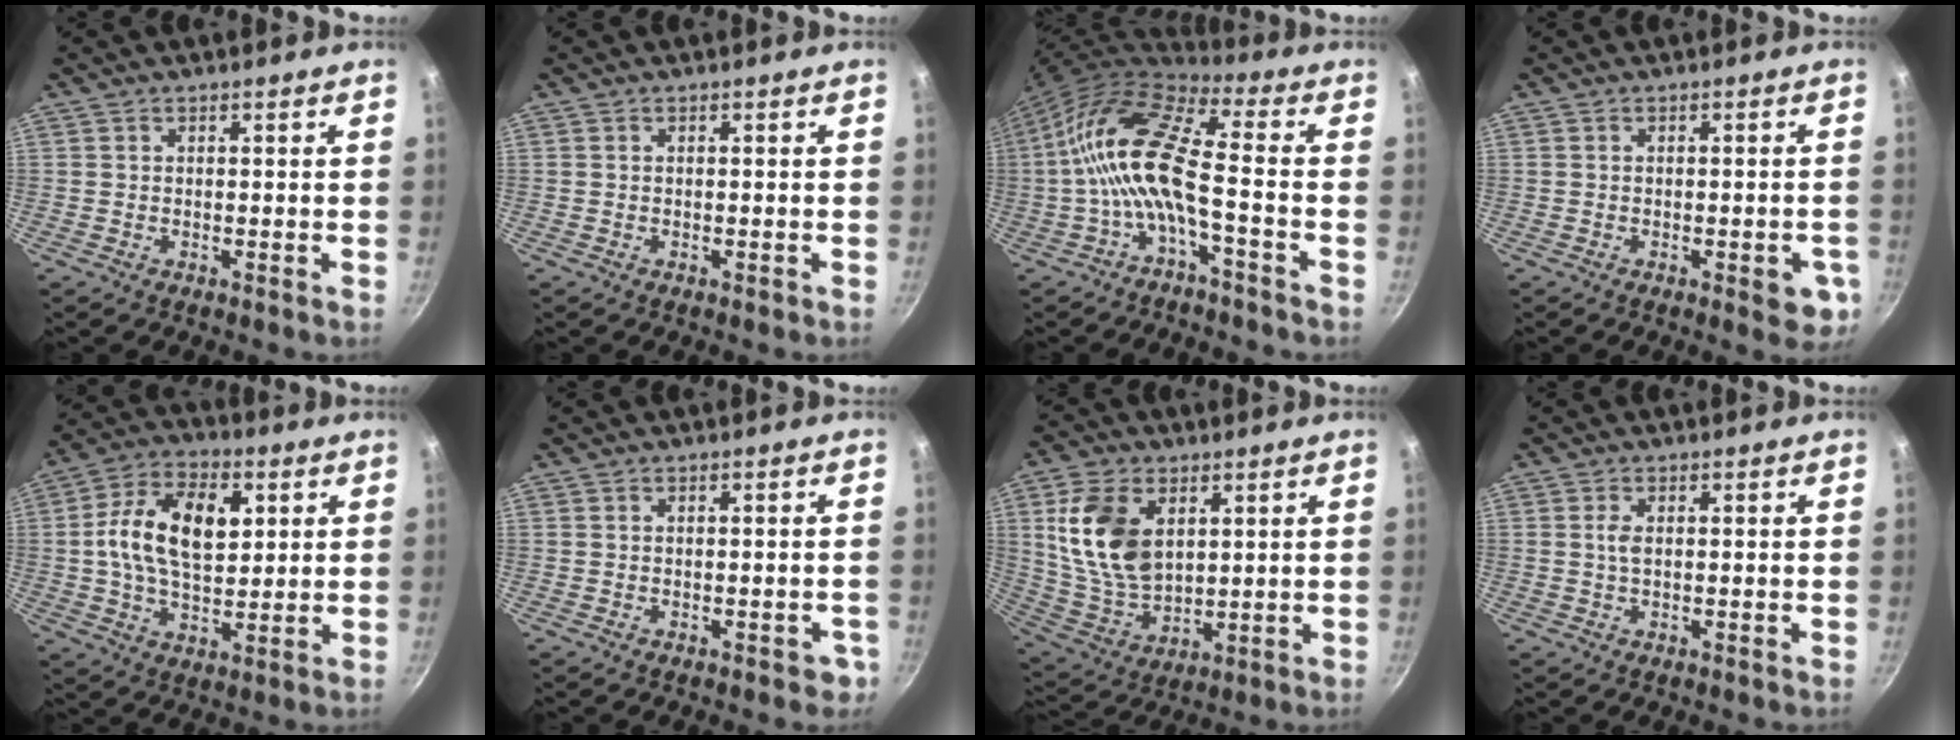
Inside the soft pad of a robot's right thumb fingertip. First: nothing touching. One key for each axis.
{"total": 0.0}
{"total": 13.8, "fx": -2.6, "fy": 4.3, "fz": 12.9, "tx": -0.271, "ty": 0.041, "tz": -0.064}
{"total": 5.5, "fx": -1.9, "fy": 2.1, "fz": 4.7, "tx": -0.043, "ty": -0.002, "tz": -0.024}
{"total": 14.9, "fx": 2.8, "fy": 9.0, "fz": 11.6, "tx": -0.186, "ty": 0.006, "tz": 0.038}
{"total": 2.2, "fx": -1.0, "fy": 1.3, "fz": 1.5, "tx": -0.003, "ty": 0.014, "tz": -0.002}
{"total": 15.3, "fx": 4.2, "fy": 9.7, "fz": 11.0, "tx": -0.191, "ty": -0.021, "tz": 0.094}
{"total": 1.7, "fx": 0.2, "fy": 0.8, "fz": 1.5, "tx": -0.031, "ty": 0.001, "tz": 0.003}